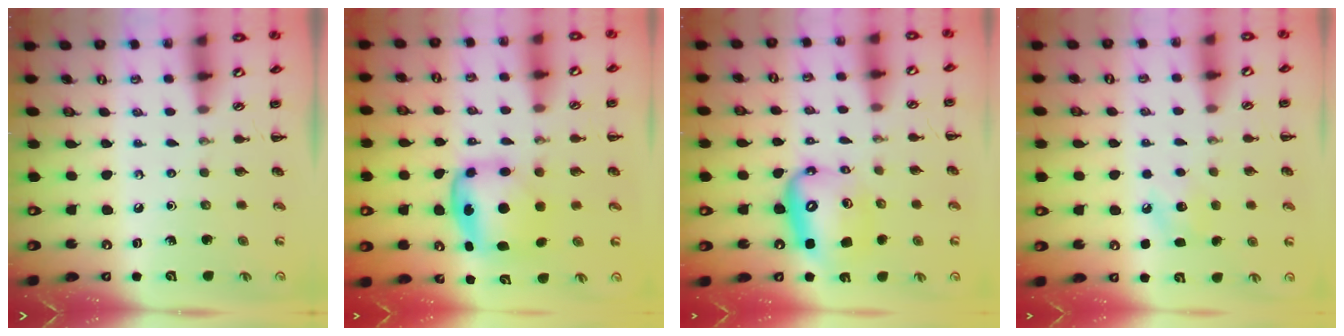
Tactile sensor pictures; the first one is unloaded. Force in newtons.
{"total": 5.8, "press": 5.8, "slide": 0.8}
{"total": 12.5, "press": 12.1, "slide": 3.1}
{"total": 7.3, "press": 7.1, "slide": 1.7}